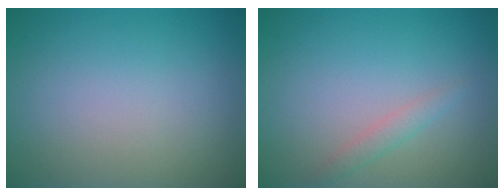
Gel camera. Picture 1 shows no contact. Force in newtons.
{"total": 1.3, "press": 1.3, "slide": 0.1}